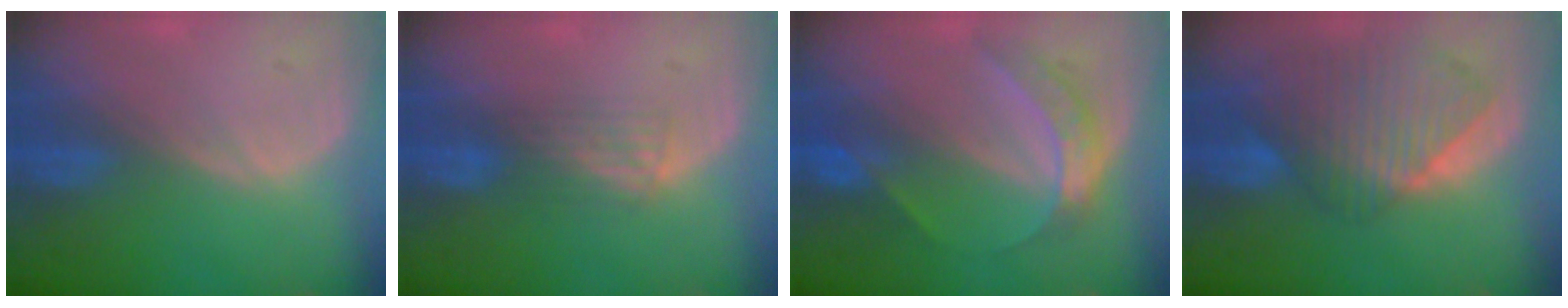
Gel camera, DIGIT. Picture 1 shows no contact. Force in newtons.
{"total": 2.9, "press": 2.6, "slide": 1.2}
{"total": 6.2, "press": 5.2, "slide": 3.3}
{"total": 10.3, "press": 8.9, "slide": 5.2}